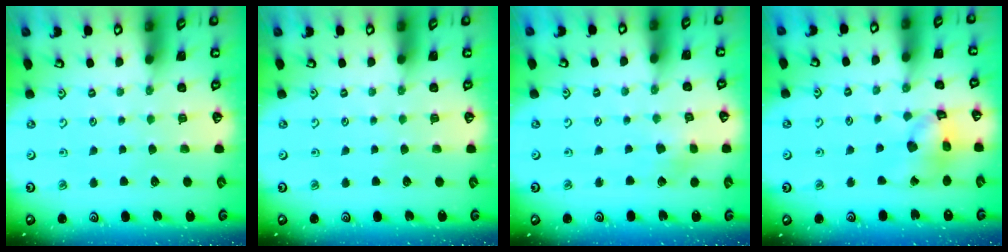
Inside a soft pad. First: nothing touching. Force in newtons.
{"total": 0.0}
{"total": 2.8, "press": 2.8, "slide": 0.6}
{"total": 12.6, "press": 12.5, "slide": 1.5}